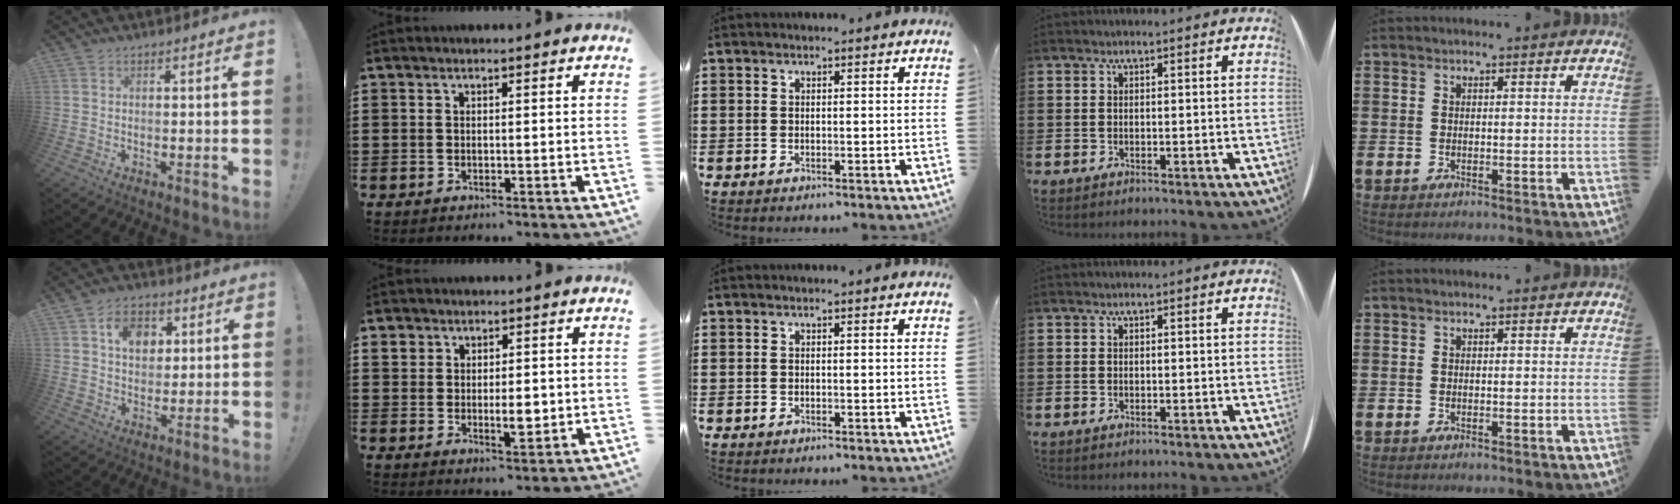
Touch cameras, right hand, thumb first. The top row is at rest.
{"thumb": {"total": 9.0, "force": [3.6, 6.8, 4.8], "torque": [-0.063, -0.007, 0.065]}, "index": {"total": 4.5, "force": [0.4, 3.0, 3.3], "torque": [-0.055, 0.005, 0.002]}}